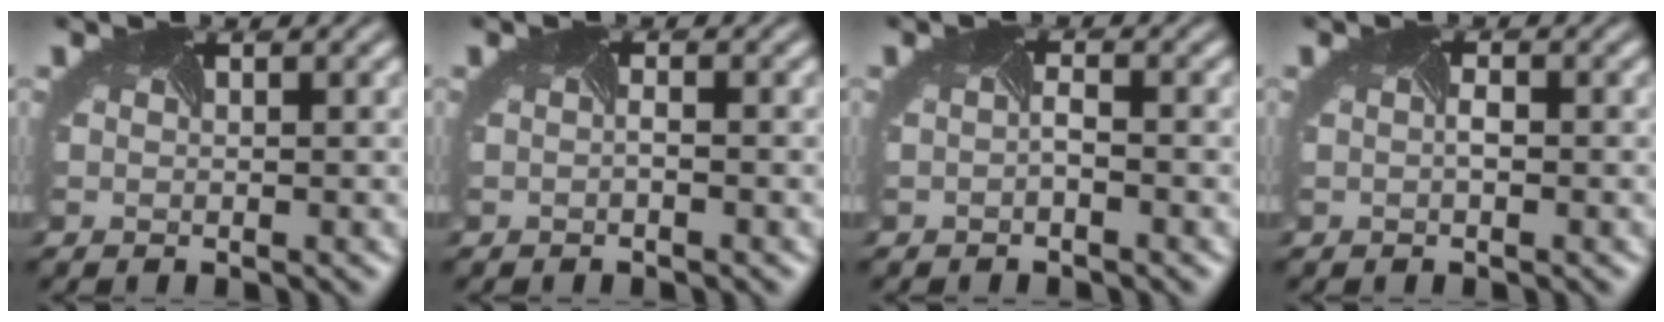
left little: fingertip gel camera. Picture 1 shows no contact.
{"total": 0.6, "force": [-0.6, -0.2, 0.2], "torque": [-0.005, -0.003, -0.009]}
{"total": 0.9, "force": [-0.7, -0.1, 0.5], "torque": [-0.014, -0.004, -0.015]}
{"total": 0.6, "force": [-0.4, 0.1, 0.5], "torque": [-0.011, -0.002, -0.005]}